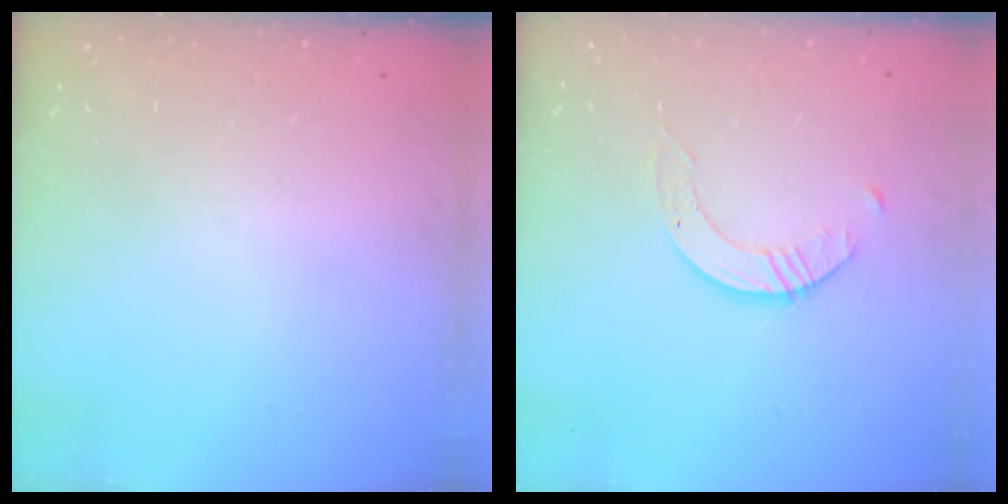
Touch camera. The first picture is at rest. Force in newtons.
{"total": 2.6, "press": 2.6, "slide": 0.3}